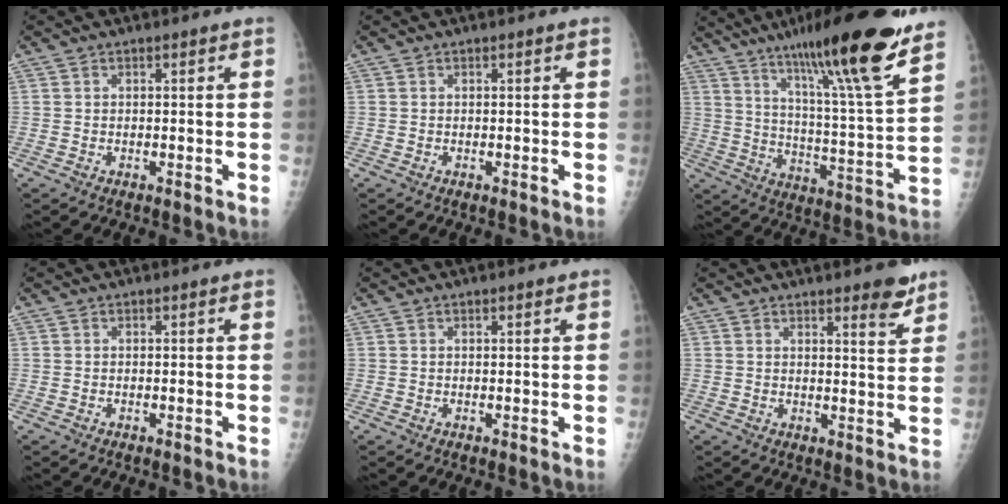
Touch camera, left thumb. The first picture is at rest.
{"total": 0.0}
{"total": 23.1, "force": [15.4, 2.0, 17.0], "torque": [-0.249, -0.059, 0.246]}
{"total": 0.0}
{"total": 0.7, "force": [0.5, 0.1, 0.4], "torque": [-0.006, -0.001, 0.007]}
{"total": 5.2, "force": [3.7, 1.1, 3.5], "torque": [-0.035, -0.026, 0.046]}